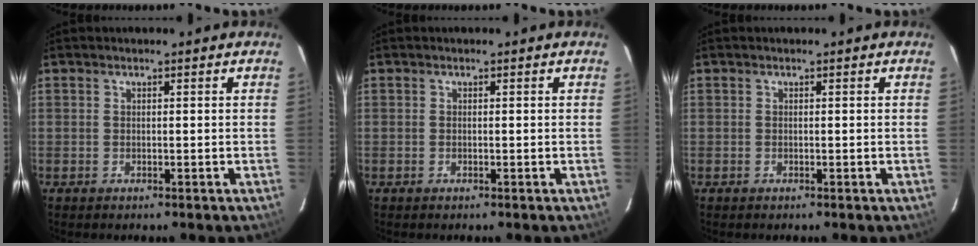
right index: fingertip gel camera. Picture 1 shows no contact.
{"total": 0.0}
{"total": 0.0}